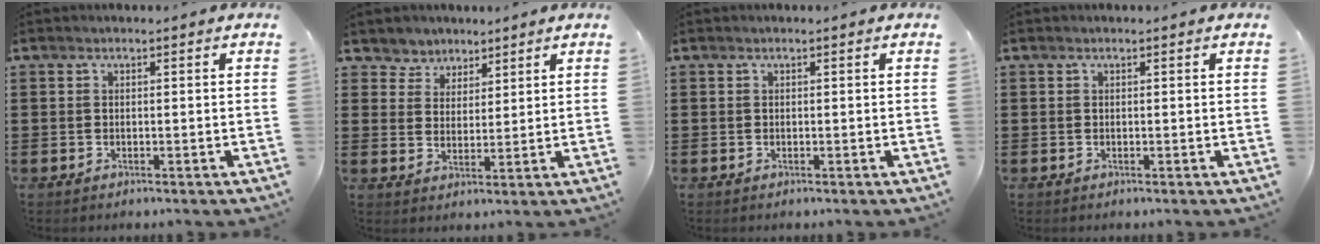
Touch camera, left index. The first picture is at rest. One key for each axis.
{"total": 4.2, "fx": 3.3, "fy": 2.4, "fz": -0.6, "tx": -0.012, "ty": -0.005, "tz": 0.059}
{"total": 0.0}
{"total": 0.0}